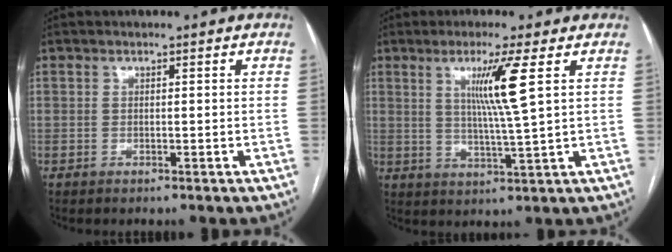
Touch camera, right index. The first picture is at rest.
{"total": 7.5, "force": [2.6, -1.6, 6.9], "torque": [-0.126, -0.013, 0.051]}